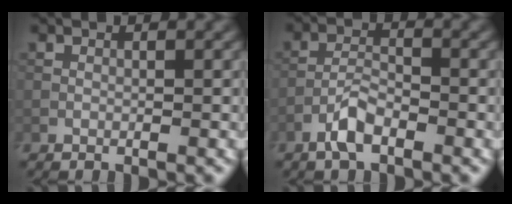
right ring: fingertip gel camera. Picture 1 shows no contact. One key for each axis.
{"total": 2.8, "fx": -1.7, "fy": 0.9, "fz": 2.0, "tx": -0.040, "ty": 0.007, "tz": -0.039}